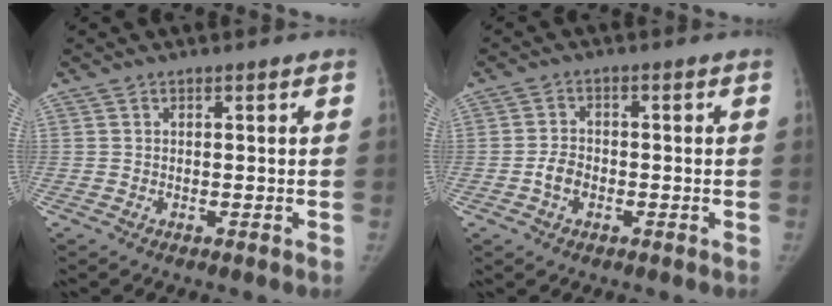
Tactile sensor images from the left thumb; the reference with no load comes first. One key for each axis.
{"total": 3.7, "fx": -1.2, "fy": 2.6, "fz": 2.3, "tx": -0.037, "ty": 0.014, "tz": -0.025}